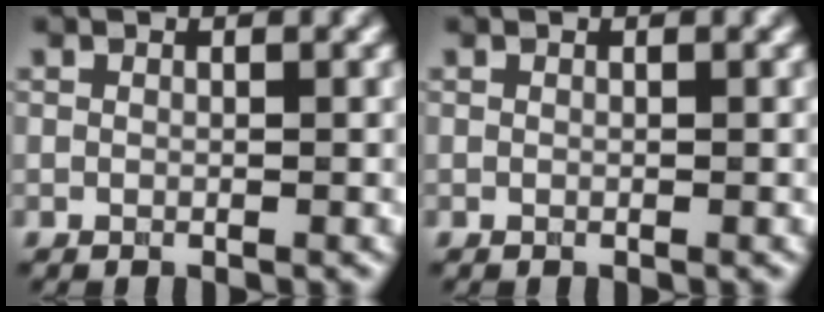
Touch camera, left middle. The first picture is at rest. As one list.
[{"total": 0.0}]